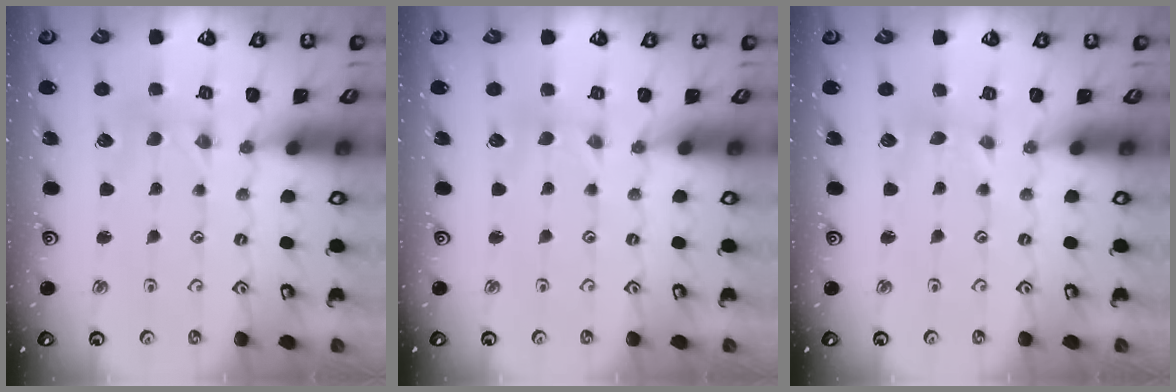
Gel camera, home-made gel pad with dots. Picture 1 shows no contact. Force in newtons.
{"total": 0.0}
{"total": 0.7, "press": 0.7, "slide": 0.1}